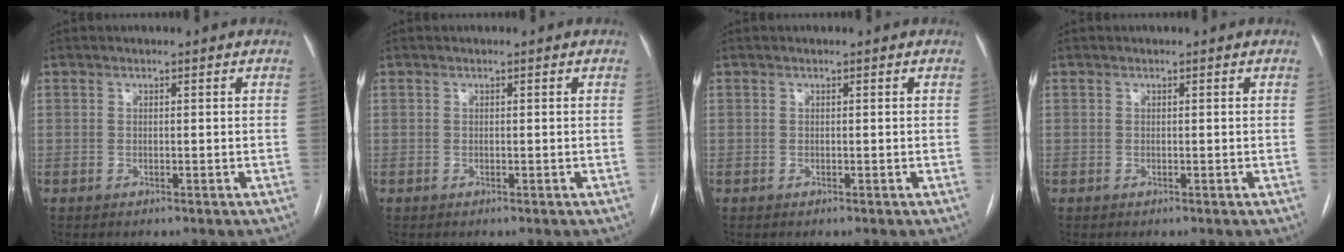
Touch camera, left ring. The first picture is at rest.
{"total": 0.0}
{"total": 0.0}
{"total": 0.0}